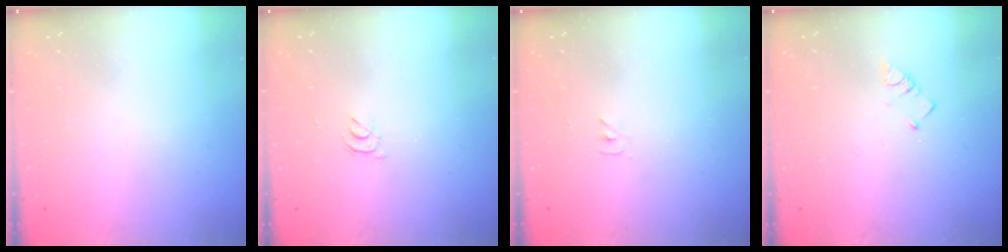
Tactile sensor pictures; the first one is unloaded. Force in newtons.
{"total": 2.9, "press": 2.9, "slide": 0.5}
{"total": 3.5, "press": 3.5, "slide": 0.5}
{"total": 1.9, "press": 1.9, "slide": 0.3}